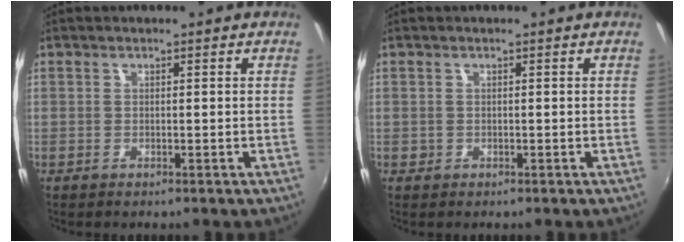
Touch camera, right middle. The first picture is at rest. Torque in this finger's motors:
{"motor_torque": [0.21, -0.21, 0.00, 0.01]}